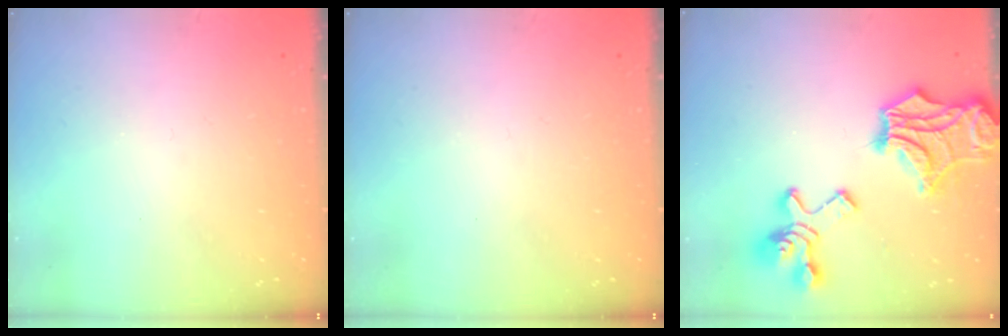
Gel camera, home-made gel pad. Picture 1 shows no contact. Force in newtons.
{"total": 0.0}
{"total": 21.3, "press": 20.8, "slide": 4.6}